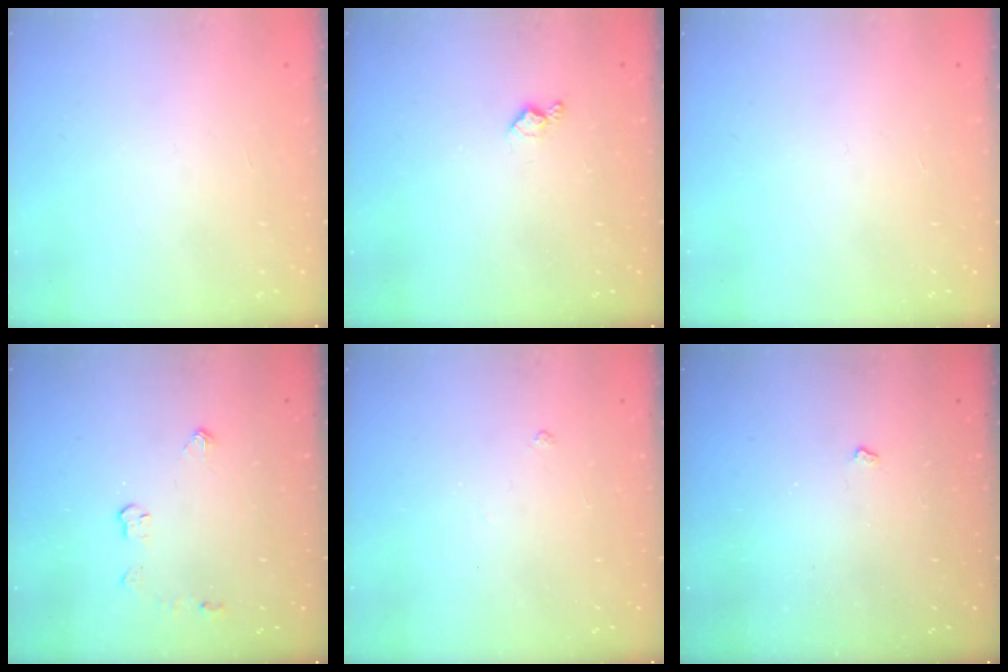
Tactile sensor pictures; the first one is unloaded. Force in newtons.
{"total": 3.9, "press": 3.8, "slide": 0.7}
{"total": 0.0}
{"total": 4.0, "press": 4.0, "slide": 0.7}
{"total": 2.9, "press": 2.8, "slide": 0.6}
{"total": 2.6, "press": 2.6, "slide": 0.4}